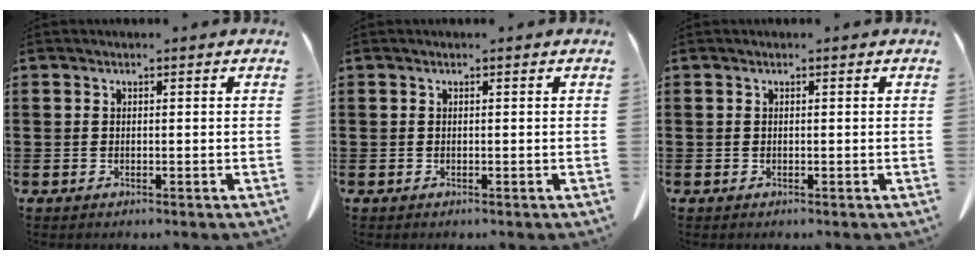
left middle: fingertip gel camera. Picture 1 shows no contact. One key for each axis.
{"total": 0.0}
{"total": 0.0}